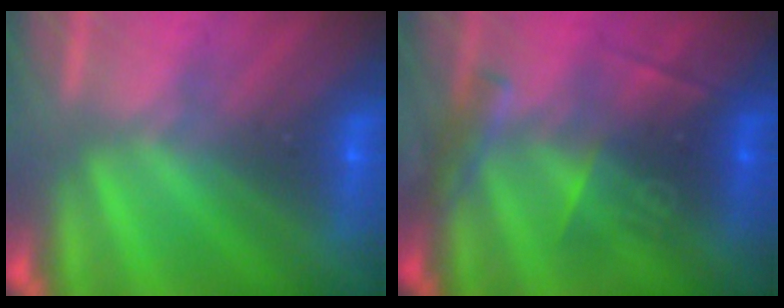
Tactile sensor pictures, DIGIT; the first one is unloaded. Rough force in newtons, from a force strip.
{"total": 2.9}